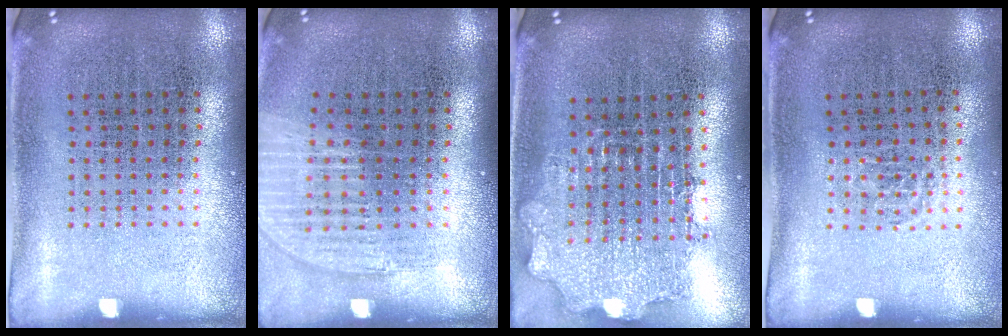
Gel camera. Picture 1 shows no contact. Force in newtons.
{"total": 1.2, "press": 1.2, "slide": 0.3}
{"total": 1.9, "press": 1.5, "slide": 1.1}
{"total": 0.5, "press": 0.4, "slide": 0.4}